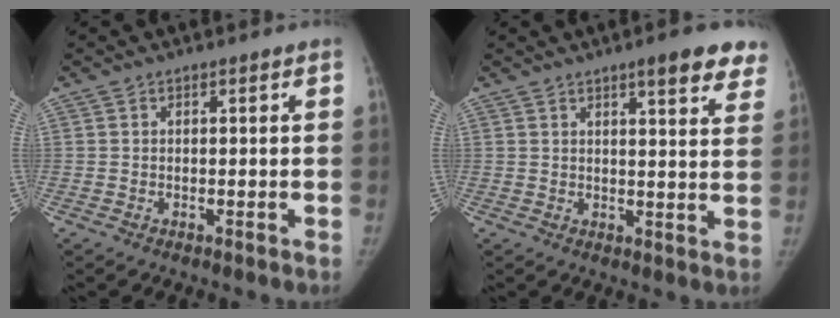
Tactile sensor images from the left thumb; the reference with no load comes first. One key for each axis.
{"total": 9.6, "fx": 6.6, "fy": 2.3, "fz": 6.6, "tx": -0.052, "ty": -0.027, "tz": 0.074}